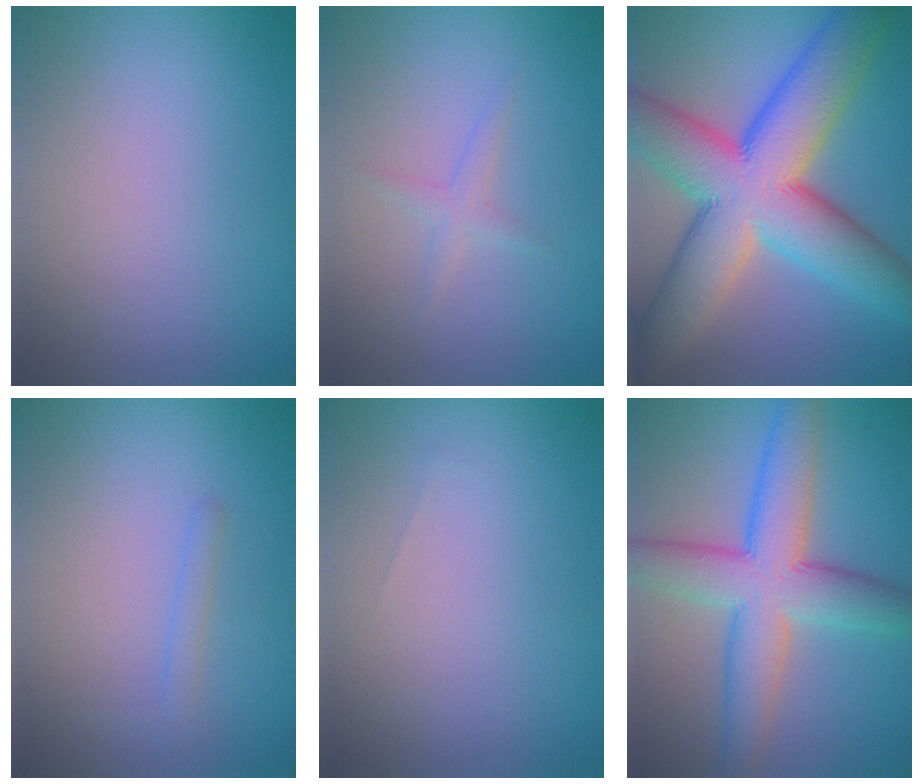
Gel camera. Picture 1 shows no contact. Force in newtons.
{"total": 1.3, "press": 1.3, "slide": 0.1}
{"total": 15.8, "press": 15.8, "slide": 0.8}
{"total": 1.1, "press": 1.1, "slide": 0.0}
{"total": 0.0}
{"total": 8.6, "press": 8.6, "slide": 0.3}